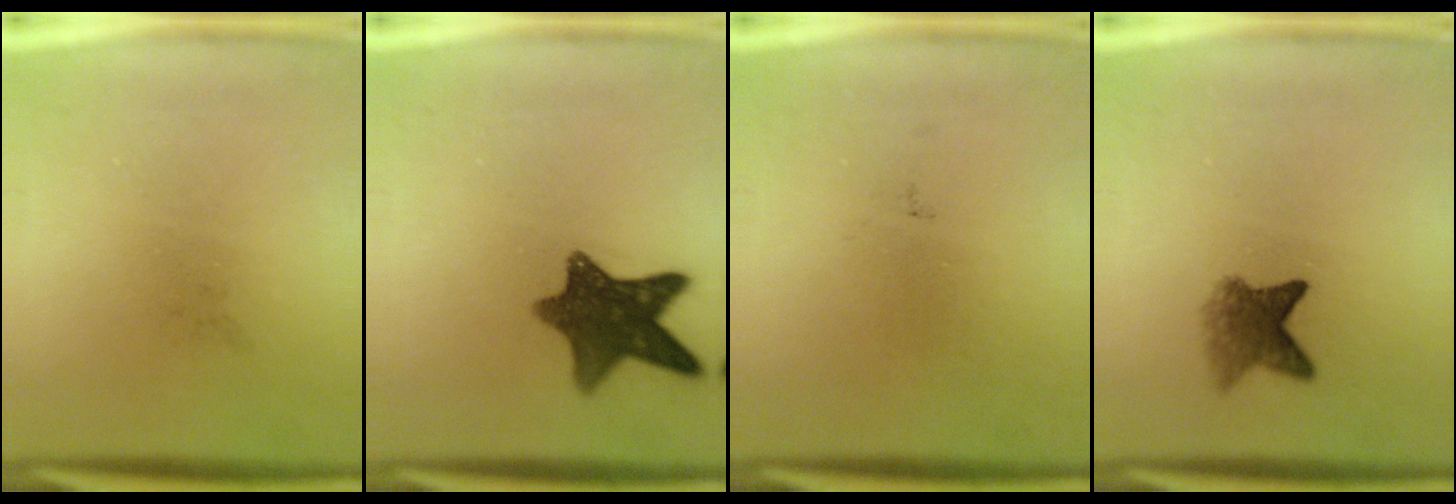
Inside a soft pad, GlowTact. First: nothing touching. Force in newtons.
{"total": 10.9}
{"total": 0.0}
{"total": 4.4}